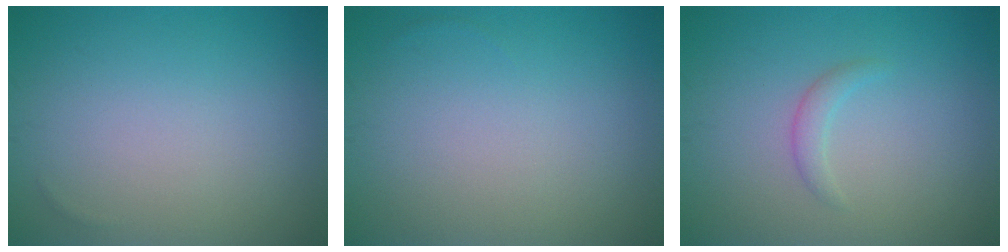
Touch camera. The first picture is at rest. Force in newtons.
{"total": 0.0}
{"total": 1.2, "press": 1.2, "slide": 0.1}